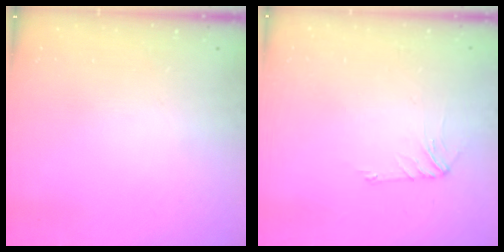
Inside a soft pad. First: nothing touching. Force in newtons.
{"total": 2.8, "press": 2.7, "slide": 0.5}